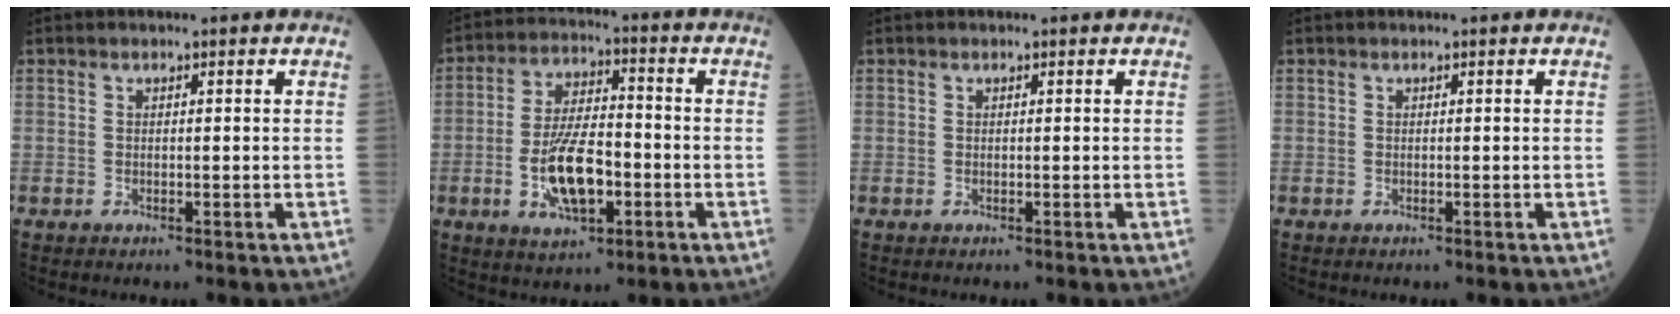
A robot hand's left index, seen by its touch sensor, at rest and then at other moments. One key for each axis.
{"total": 10.7, "fx": -3.0, "fy": 4.1, "fz": 9.4, "tx": -0.187, "ty": 0.002, "tz": -0.052}
{"total": 0.0}
{"total": 0.0}